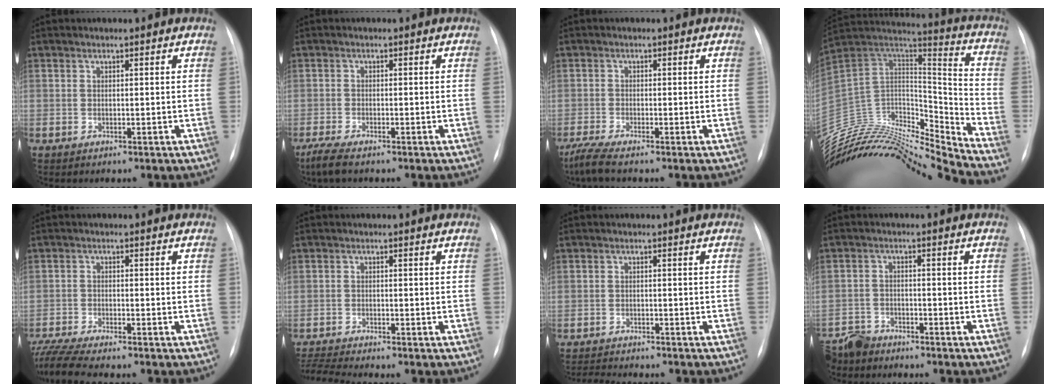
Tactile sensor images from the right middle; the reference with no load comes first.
{"total": 3.7, "force": [-2.9, 0.5, 2.3], "torque": [-0.053, -0.013, -0.050]}
{"total": 3.2, "force": [-2.6, -0.3, 1.9], "torque": [-0.048, -0.011, -0.057]}
{"total": 26.5, "force": [-25.2, 1.5, 7.9], "torque": [-0.161, 0.022, -0.425]}
{"total": 8.3, "force": [-7.5, -0.2, 3.6], "torque": [-0.067, -0.016, -0.128]}
{"total": 4.4, "force": [-4.2, -1.2, 1.0], "torque": [-0.024, -0.015, -0.073]}
{"total": 6.4, "force": [-6.0, 0.8, 2.2], "torque": [-0.030, -0.010, -0.088]}
{"total": 5.7, "force": [-5.2, 2.1, 0.3], "torque": [-0.007, -0.013, -0.100]}